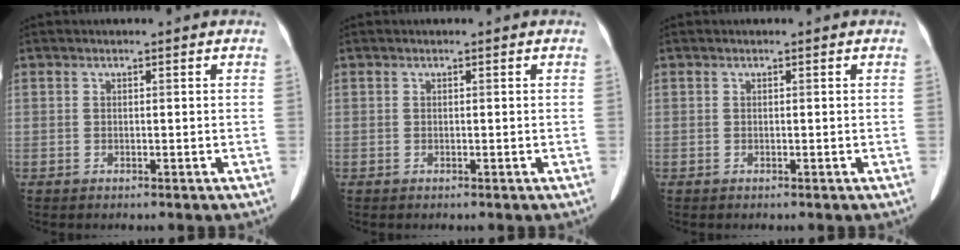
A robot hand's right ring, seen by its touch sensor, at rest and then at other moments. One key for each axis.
{"total": 0.0}
{"total": 0.0}